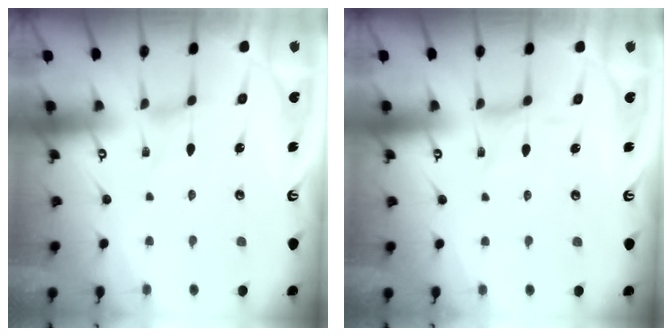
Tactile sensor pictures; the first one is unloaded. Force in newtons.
{"total": 1.6, "press": 1.6, "slide": 0.1}